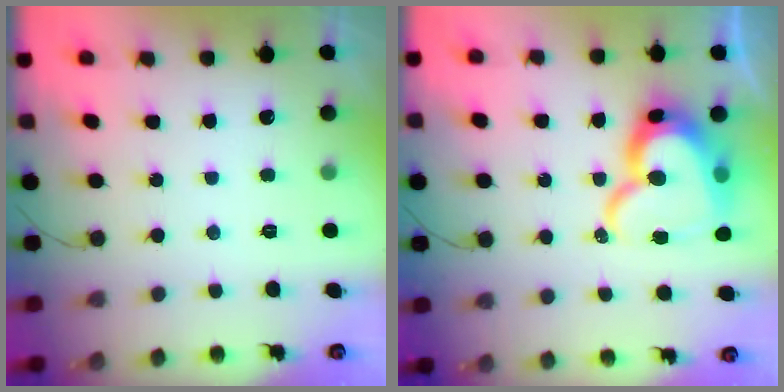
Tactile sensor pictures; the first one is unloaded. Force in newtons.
{"total": 19.1, "press": 19.0, "slide": 2.1}